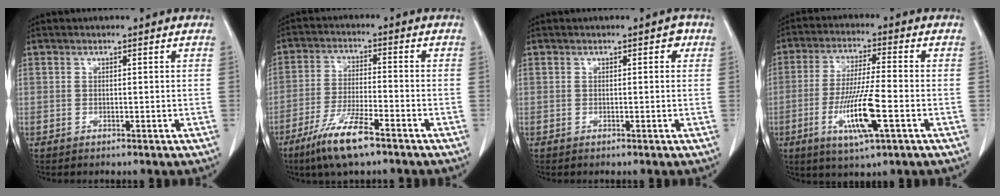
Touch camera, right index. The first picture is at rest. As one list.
[{"total": 9.2, "force": [-6.0, 1.2, 6.9], "torque": [-0.139, -0.019, -0.111]}, {"total": 1.7, "force": [0.7, 0.8, 1.3], "torque": [-0.014, 0.008, 0.007]}, {"total": 11.0, "force": [-3.5, 0.7, 10.4], "torque": [-0.200, -0.016, -0.066]}]